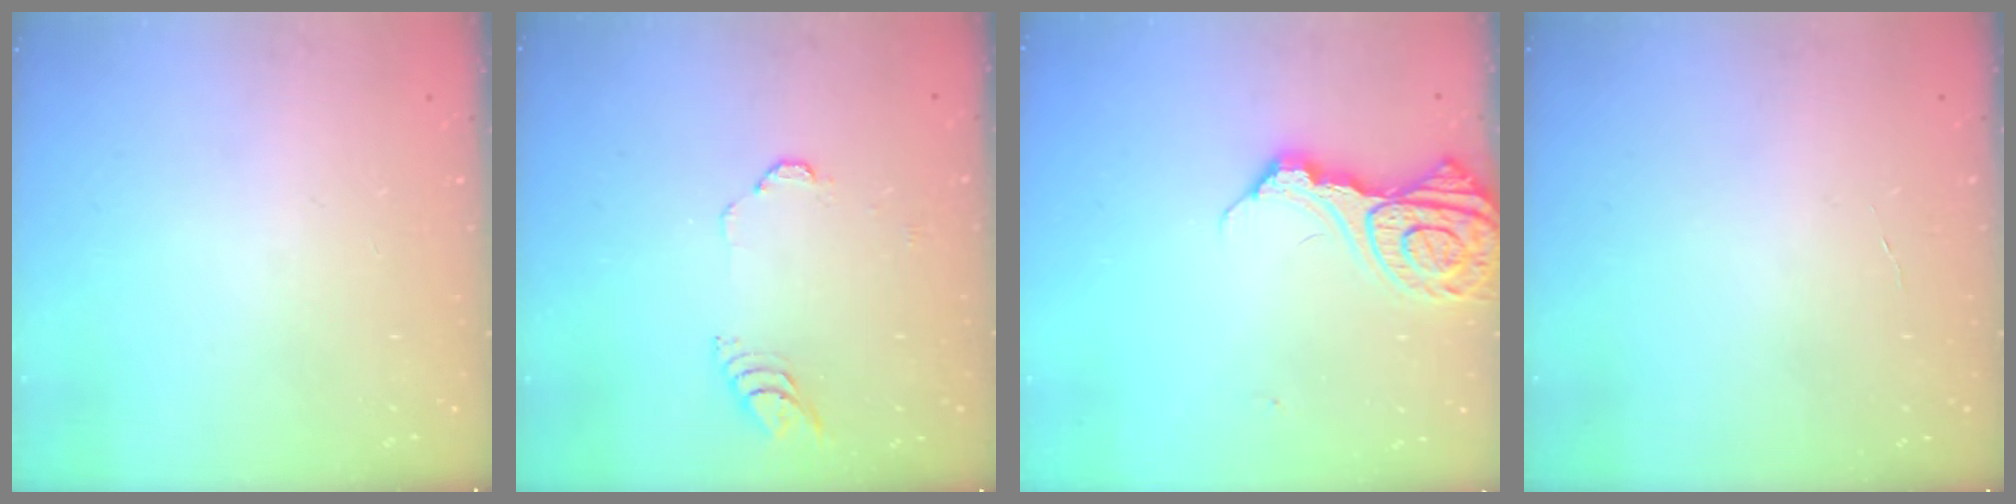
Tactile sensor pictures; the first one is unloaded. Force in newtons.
{"total": 4.2, "press": 4.2, "slide": 0.3}
{"total": 15.1, "press": 15.0, "slide": 1.7}
{"total": 2.1, "press": 2.1, "slide": 0.2}